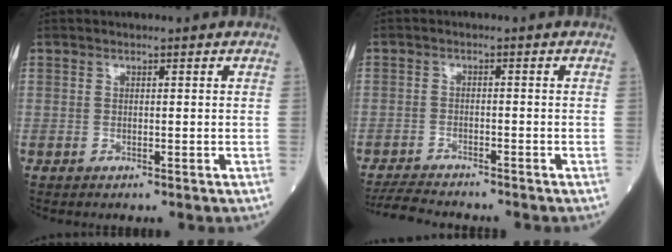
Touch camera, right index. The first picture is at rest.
{"total": 5.4, "force": [-5.2, 0.7, 1.3], "torque": [-0.022, -0.019, -0.092]}